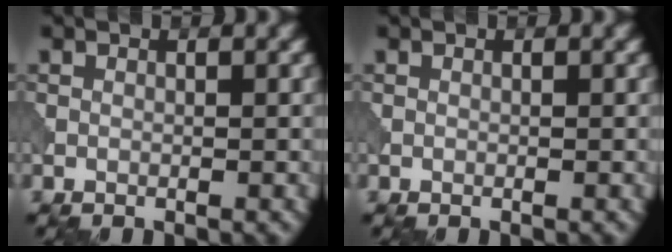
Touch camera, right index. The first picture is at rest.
{"total": 0.0}